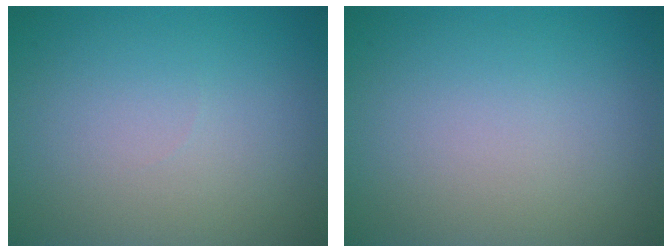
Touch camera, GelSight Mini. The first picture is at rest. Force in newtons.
{"total": 0.0}